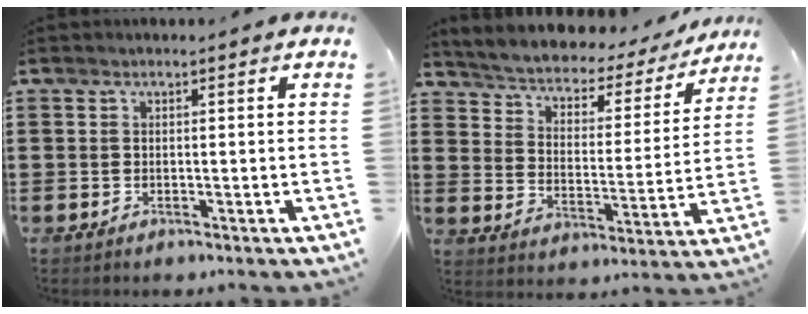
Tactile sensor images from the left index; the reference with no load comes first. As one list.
[{"total": 3.3, "force": [3.0, 0.9, 0.8], "torque": [-0.035, -0.030, 0.041]}]